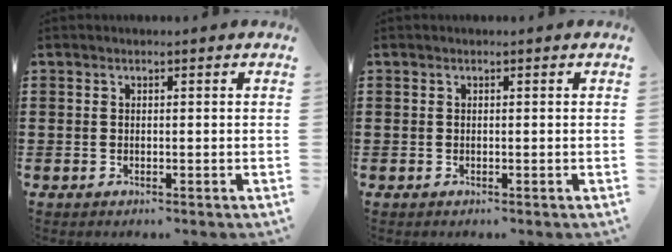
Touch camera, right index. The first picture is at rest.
{"total": 0.0}